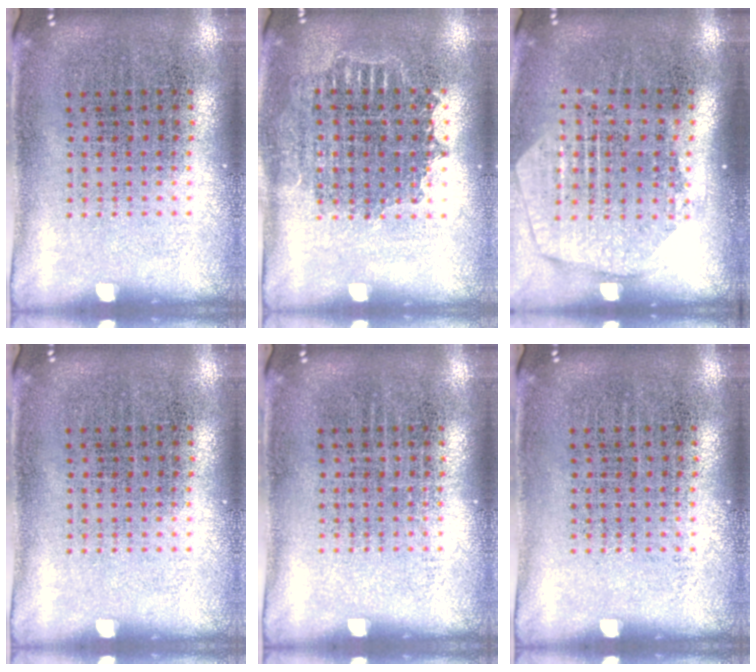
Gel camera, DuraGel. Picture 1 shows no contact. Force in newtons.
{"total": 1.2, "press": 1.1, "slide": 0.5}
{"total": 1.9, "press": 1.7, "slide": 0.9}
{"total": 0.0}
{"total": 0.0}
{"total": 0.0}